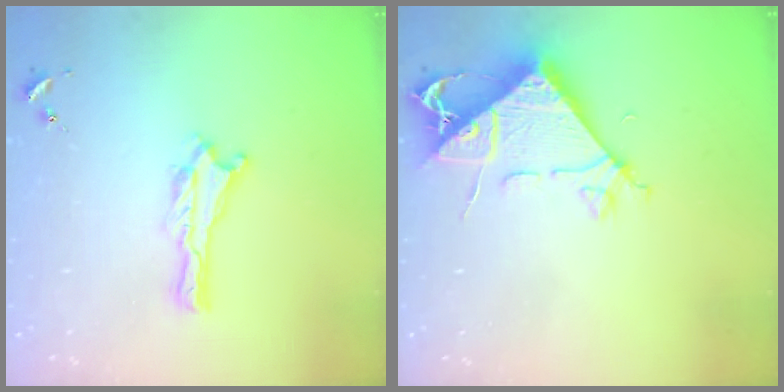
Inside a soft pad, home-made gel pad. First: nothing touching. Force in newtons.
{"total": 8.1, "press": 8.0, "slide": 1.1}